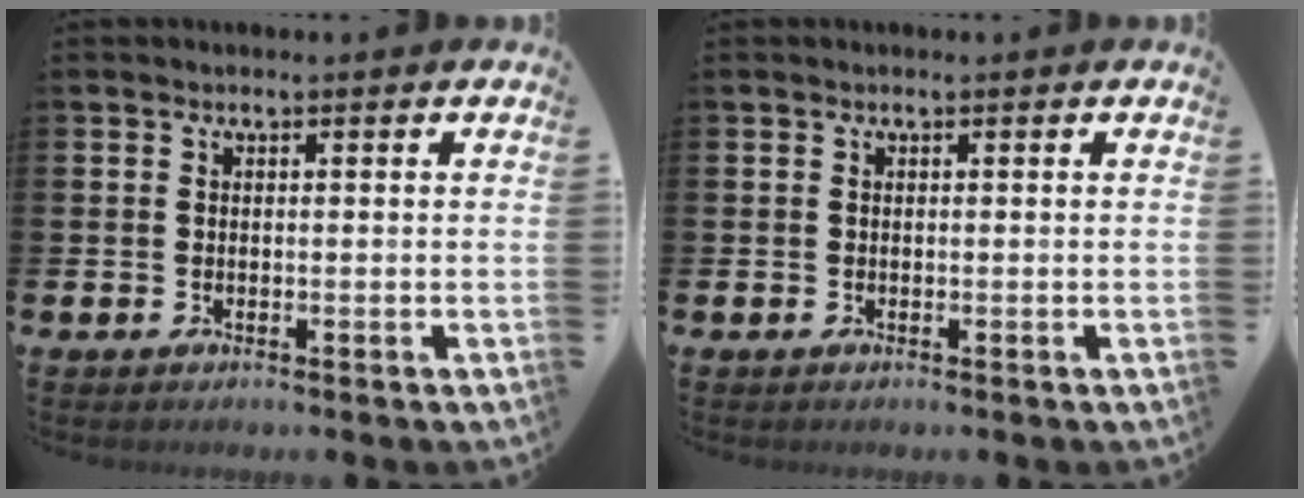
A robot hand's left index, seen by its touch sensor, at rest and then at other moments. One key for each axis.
{"total": 0.0}